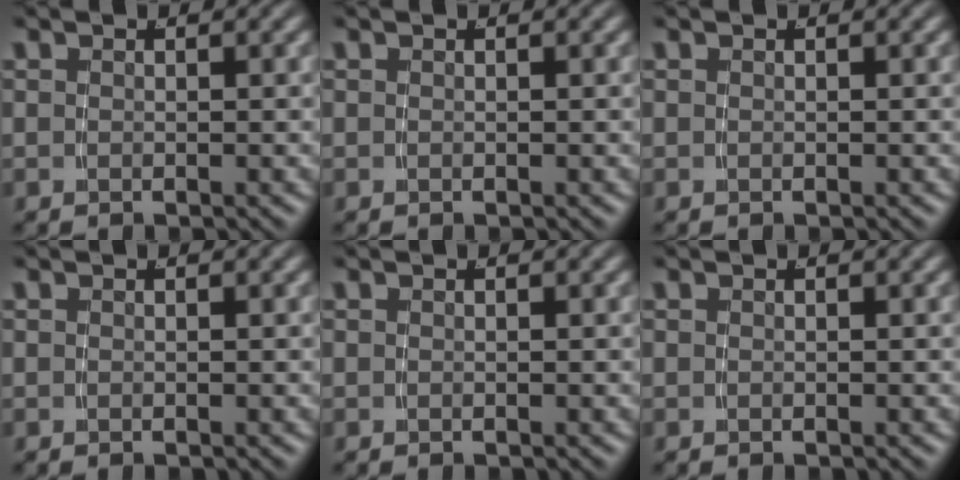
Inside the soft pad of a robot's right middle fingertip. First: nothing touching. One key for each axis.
{"total": 0.0}
{"total": 0.0}
{"total": 0.0}
{"total": 0.0}
{"total": 0.0}